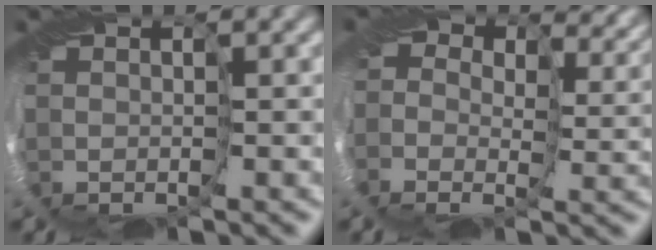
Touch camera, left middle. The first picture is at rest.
{"total": 11.4, "force": [5.9, 8.1, 5.5], "torque": [-0.113, 0.020, 0.081]}